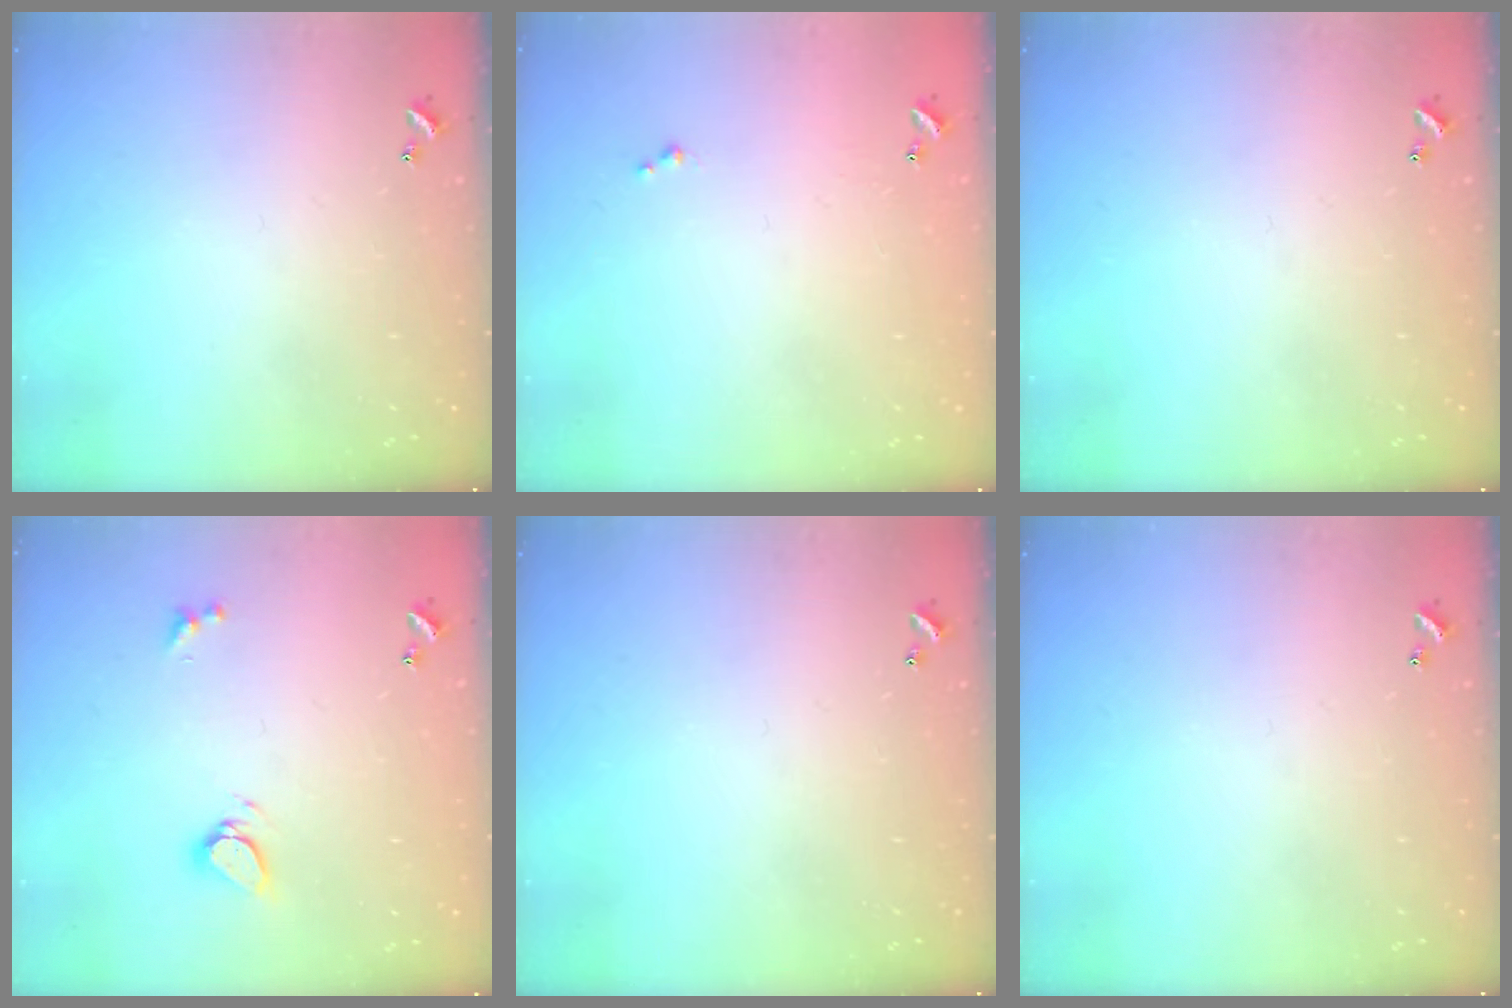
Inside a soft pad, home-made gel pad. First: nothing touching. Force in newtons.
{"total": 1.2, "press": 1.2, "slide": 0.2}
{"total": 0.0}
{"total": 5.1, "press": 5.0, "slide": 0.8}
{"total": 0.0}
{"total": 0.0}